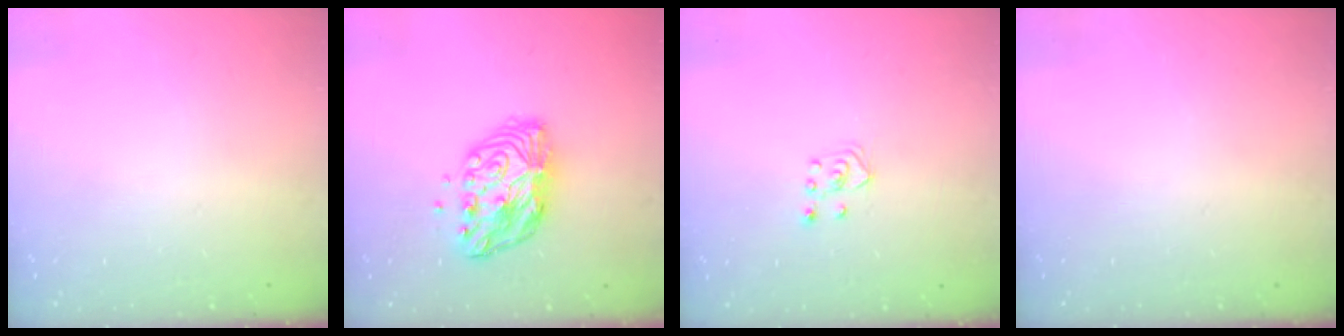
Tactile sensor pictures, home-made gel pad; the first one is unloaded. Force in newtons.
{"total": 11.1, "press": 11.1, "slide": 0.8}
{"total": 3.6, "press": 3.6, "slide": 0.4}
{"total": 0.0}